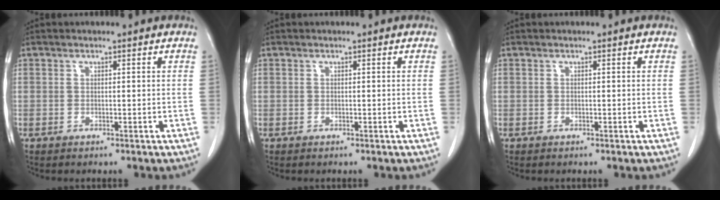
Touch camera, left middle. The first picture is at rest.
{"total": 0.0}
{"total": 0.0}